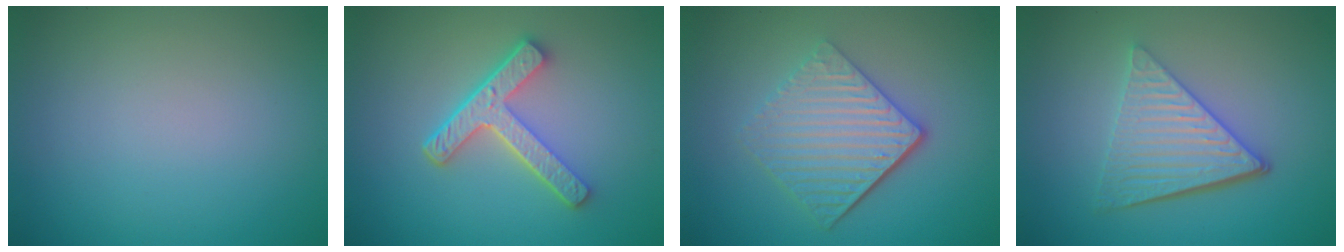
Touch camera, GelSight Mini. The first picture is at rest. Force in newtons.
{"total": 4.8, "press": 3.7, "slide": 3.2}
{"total": 5.5, "press": 3.9, "slide": 3.8}
{"total": 5.4, "press": 3.8, "slide": 3.8}